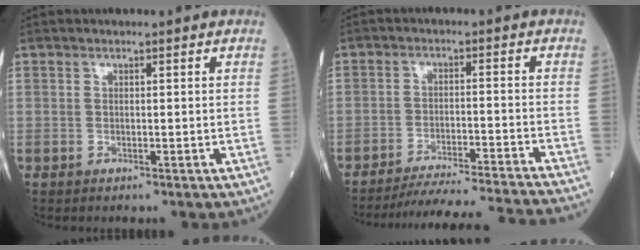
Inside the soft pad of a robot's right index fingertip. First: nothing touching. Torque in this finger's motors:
{"motor_torque": [-1.12, -1.01, -0.02, -0.02]}